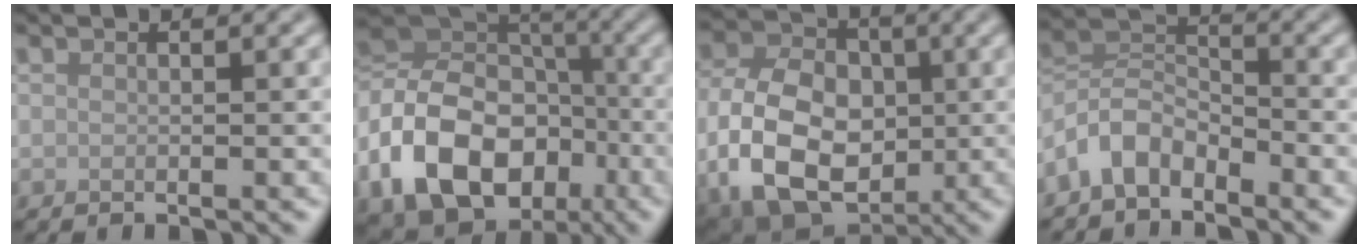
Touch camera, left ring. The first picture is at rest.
{"total": 13.4, "force": [-4.7, 10.1, 7.5], "torque": [-0.165, 0.000, -0.091]}
{"total": 12.1, "force": [-1.9, 8.4, 8.5], "torque": [-0.177, -0.017, -0.041]}
{"total": 4.6, "force": [-3.2, 2.5, 2.1], "torque": [-0.042, 0.010, -0.075]}